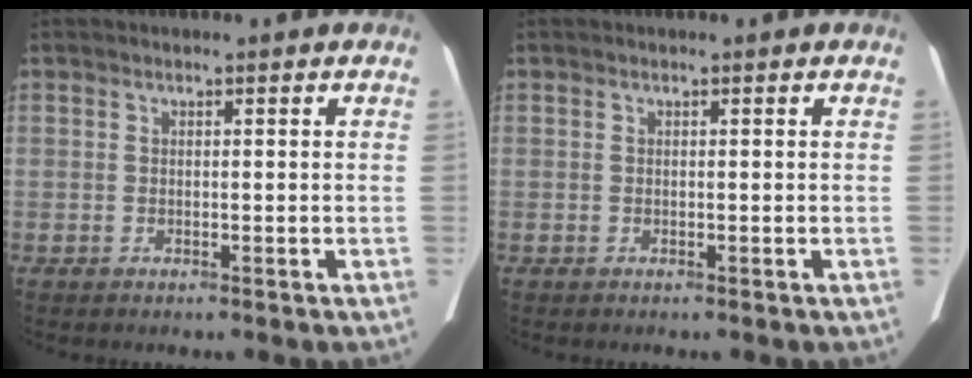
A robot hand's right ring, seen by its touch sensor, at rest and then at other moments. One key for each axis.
{"total": 0.0}